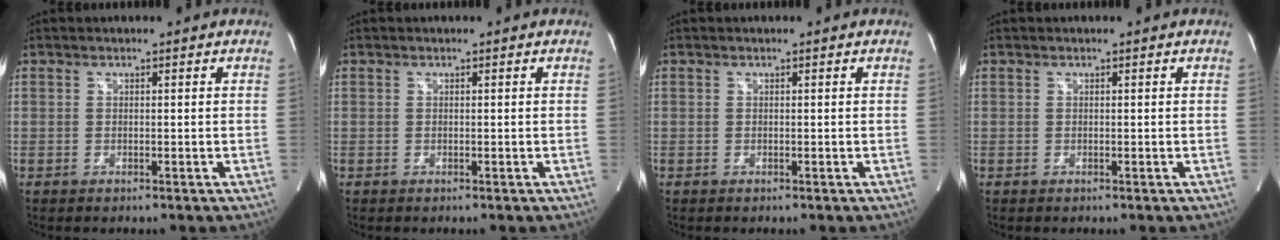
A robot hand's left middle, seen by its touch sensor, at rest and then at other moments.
{"total": 0.0}
{"total": 0.0}
{"total": 0.0}